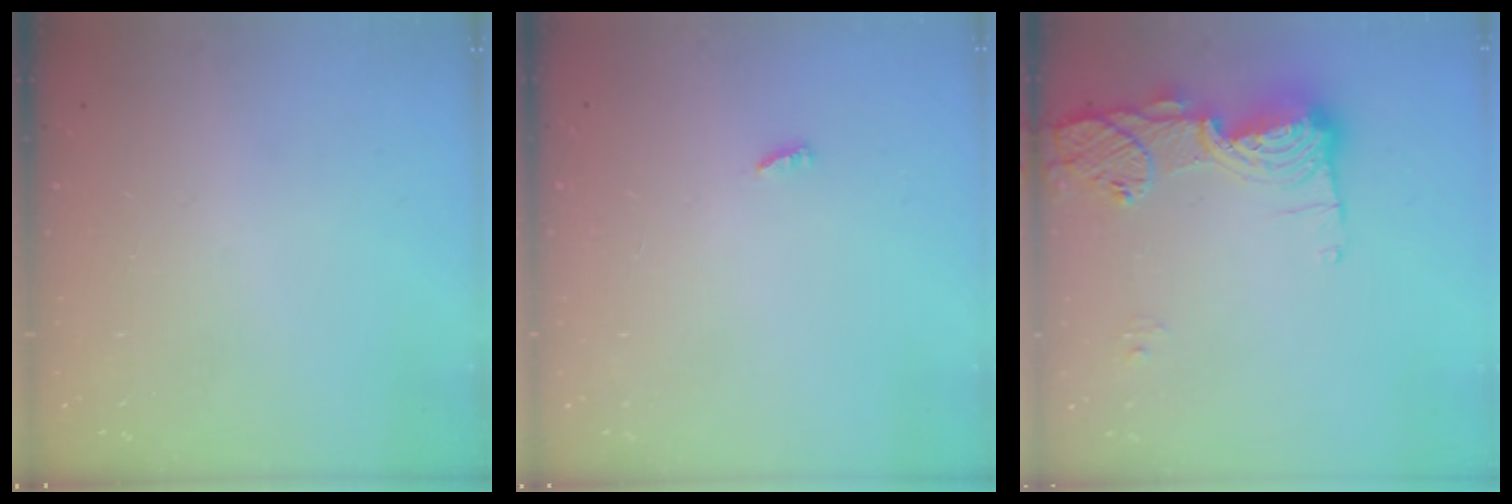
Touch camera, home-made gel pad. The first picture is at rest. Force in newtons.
{"total": 1.9, "press": 1.9, "slide": 0.3}
{"total": 14.2, "press": 14.2, "slide": 1.5}